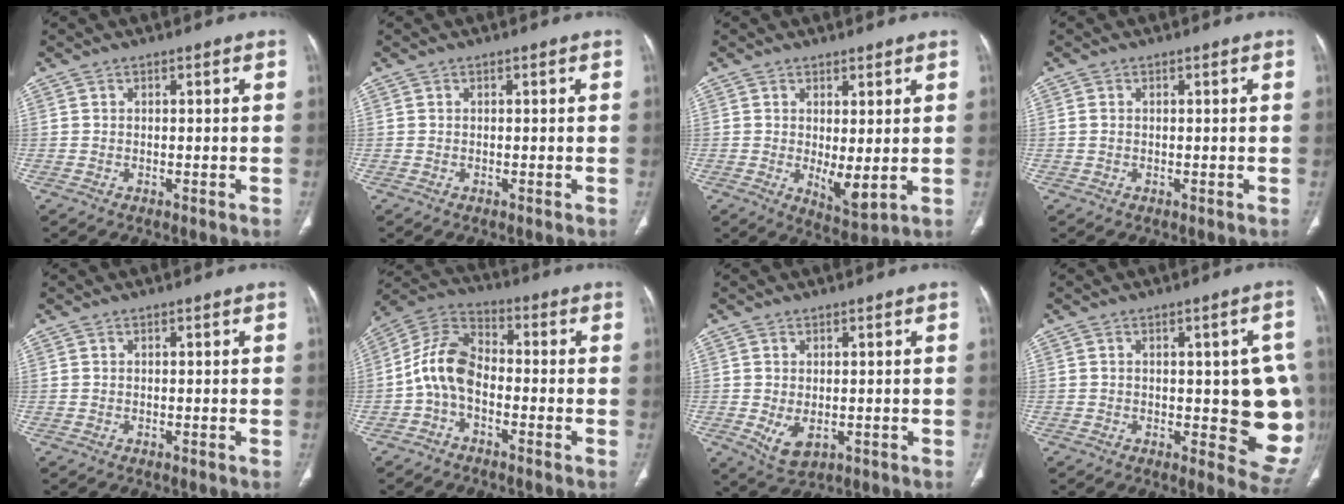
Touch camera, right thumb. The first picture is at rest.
{"total": 0.0}
{"total": 5.4, "force": [0.2, 1.9, 5.1], "torque": [-0.077, -0.020, 0.013]}
{"total": 0.6, "force": [0.1, 0.3, 0.5], "torque": [-0.019, 0.003, 0.005]}
{"total": 0.0}
{"total": 9.6, "force": [-2.2, 5.9, 7.2], "torque": [-0.132, 0.038, -0.058]}
{"total": 4.4, "force": [-0.7, 2.7, 3.4], "torque": [-0.060, -0.008, 0.002]}
{"total": 13.3, "force": [-0.9, 4.9, 12.4], "torque": [-0.120, -0.015, -0.004]}